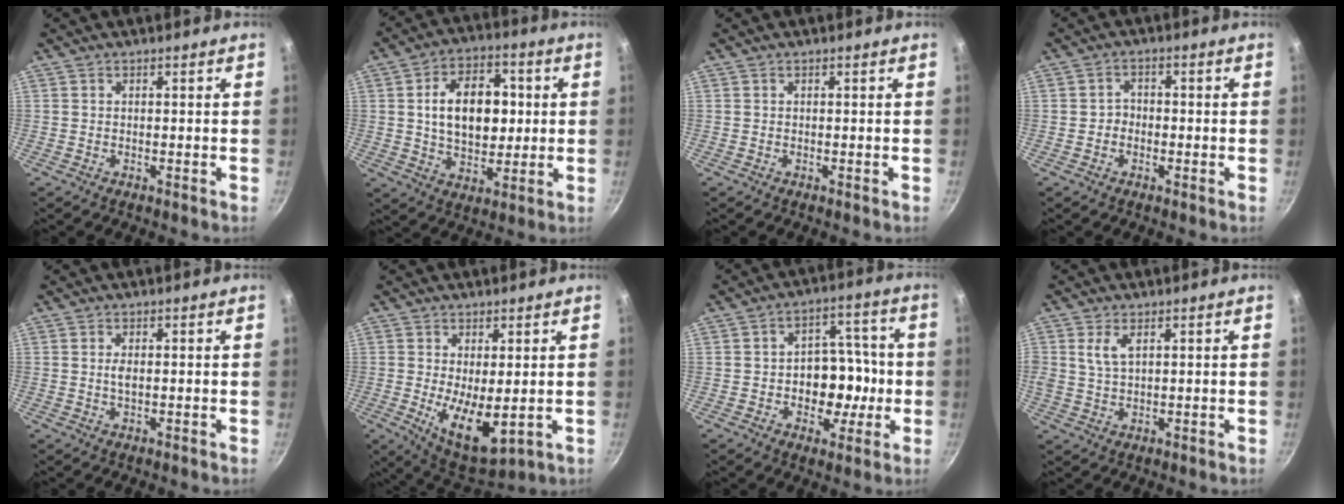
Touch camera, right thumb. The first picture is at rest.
{"total": 14.9, "force": [1.8, 9.9, 11.0], "torque": [-0.138, 0.006, 0.027]}
{"total": 0.0}
{"total": 2.7, "force": [-0.9, 2.3, 1.2], "torque": [-0.001, 0.012, -0.017]}
{"total": 1.5, "force": [0.1, 0.6, 1.3], "torque": [-0.029, -0.001, 0.002]}
{"total": 10.3, "force": [-0.5, 4.4, 9.2], "torque": [-0.136, -0.026, 0.008]}
{"total": 11.4, "force": [-1.9, 8.4, 7.4], "torque": [-0.052, 0.027, -0.028]}
{"total": 4.0, "force": [1.6, 2.2, 3.0], "torque": [-0.057, -0.007, 0.033]}